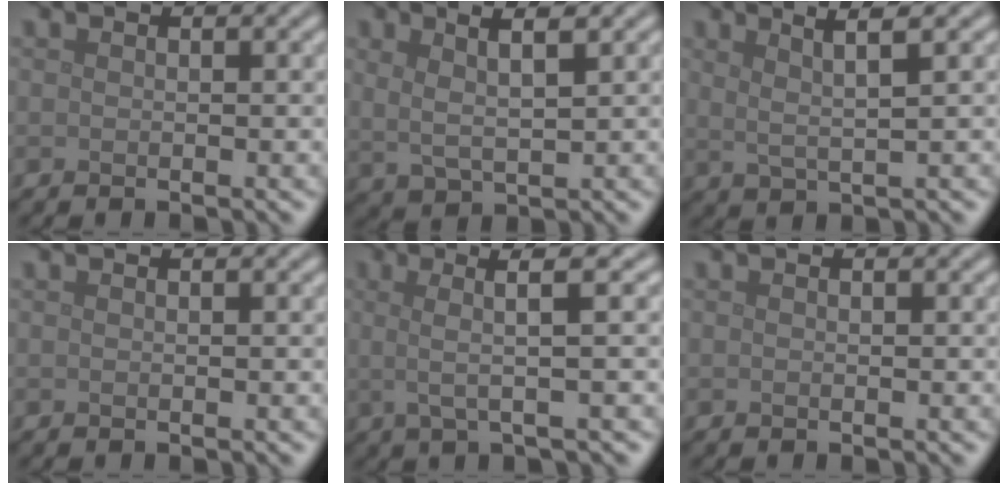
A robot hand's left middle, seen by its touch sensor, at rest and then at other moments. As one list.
[{"total": 3.5, "force": [1.7, 1.0, 2.9], "torque": [-0.061, -0.001, 0.033]}, {"total": 3.4, "force": [1.8, 0.5, 2.8], "torque": [-0.050, 0.003, 0.034]}, {"total": 0.0}, {"total": 4.3, "force": [0.8, 0.6, 4.2], "torque": [-0.074, 0.012, 0.012]}, {"total": 0.0}]